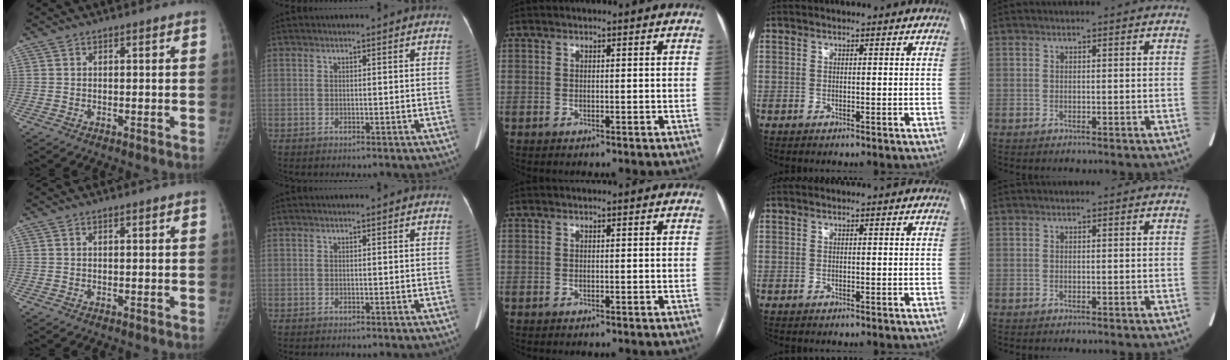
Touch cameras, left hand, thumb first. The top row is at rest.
{}